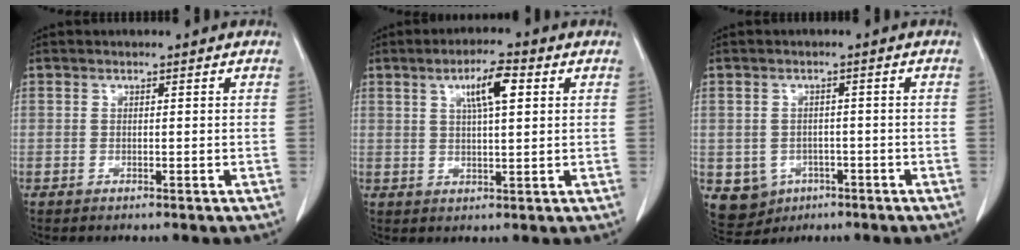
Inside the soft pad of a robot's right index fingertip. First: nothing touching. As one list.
[{"total": 6.1, "force": [2.3, 1.0, 5.6], "torque": [-0.098, 0.008, 0.040]}, {"total": 6.6, "force": [-2.8, 5.8, 1.5], "torque": [-0.030, 0.005, -0.030]}]